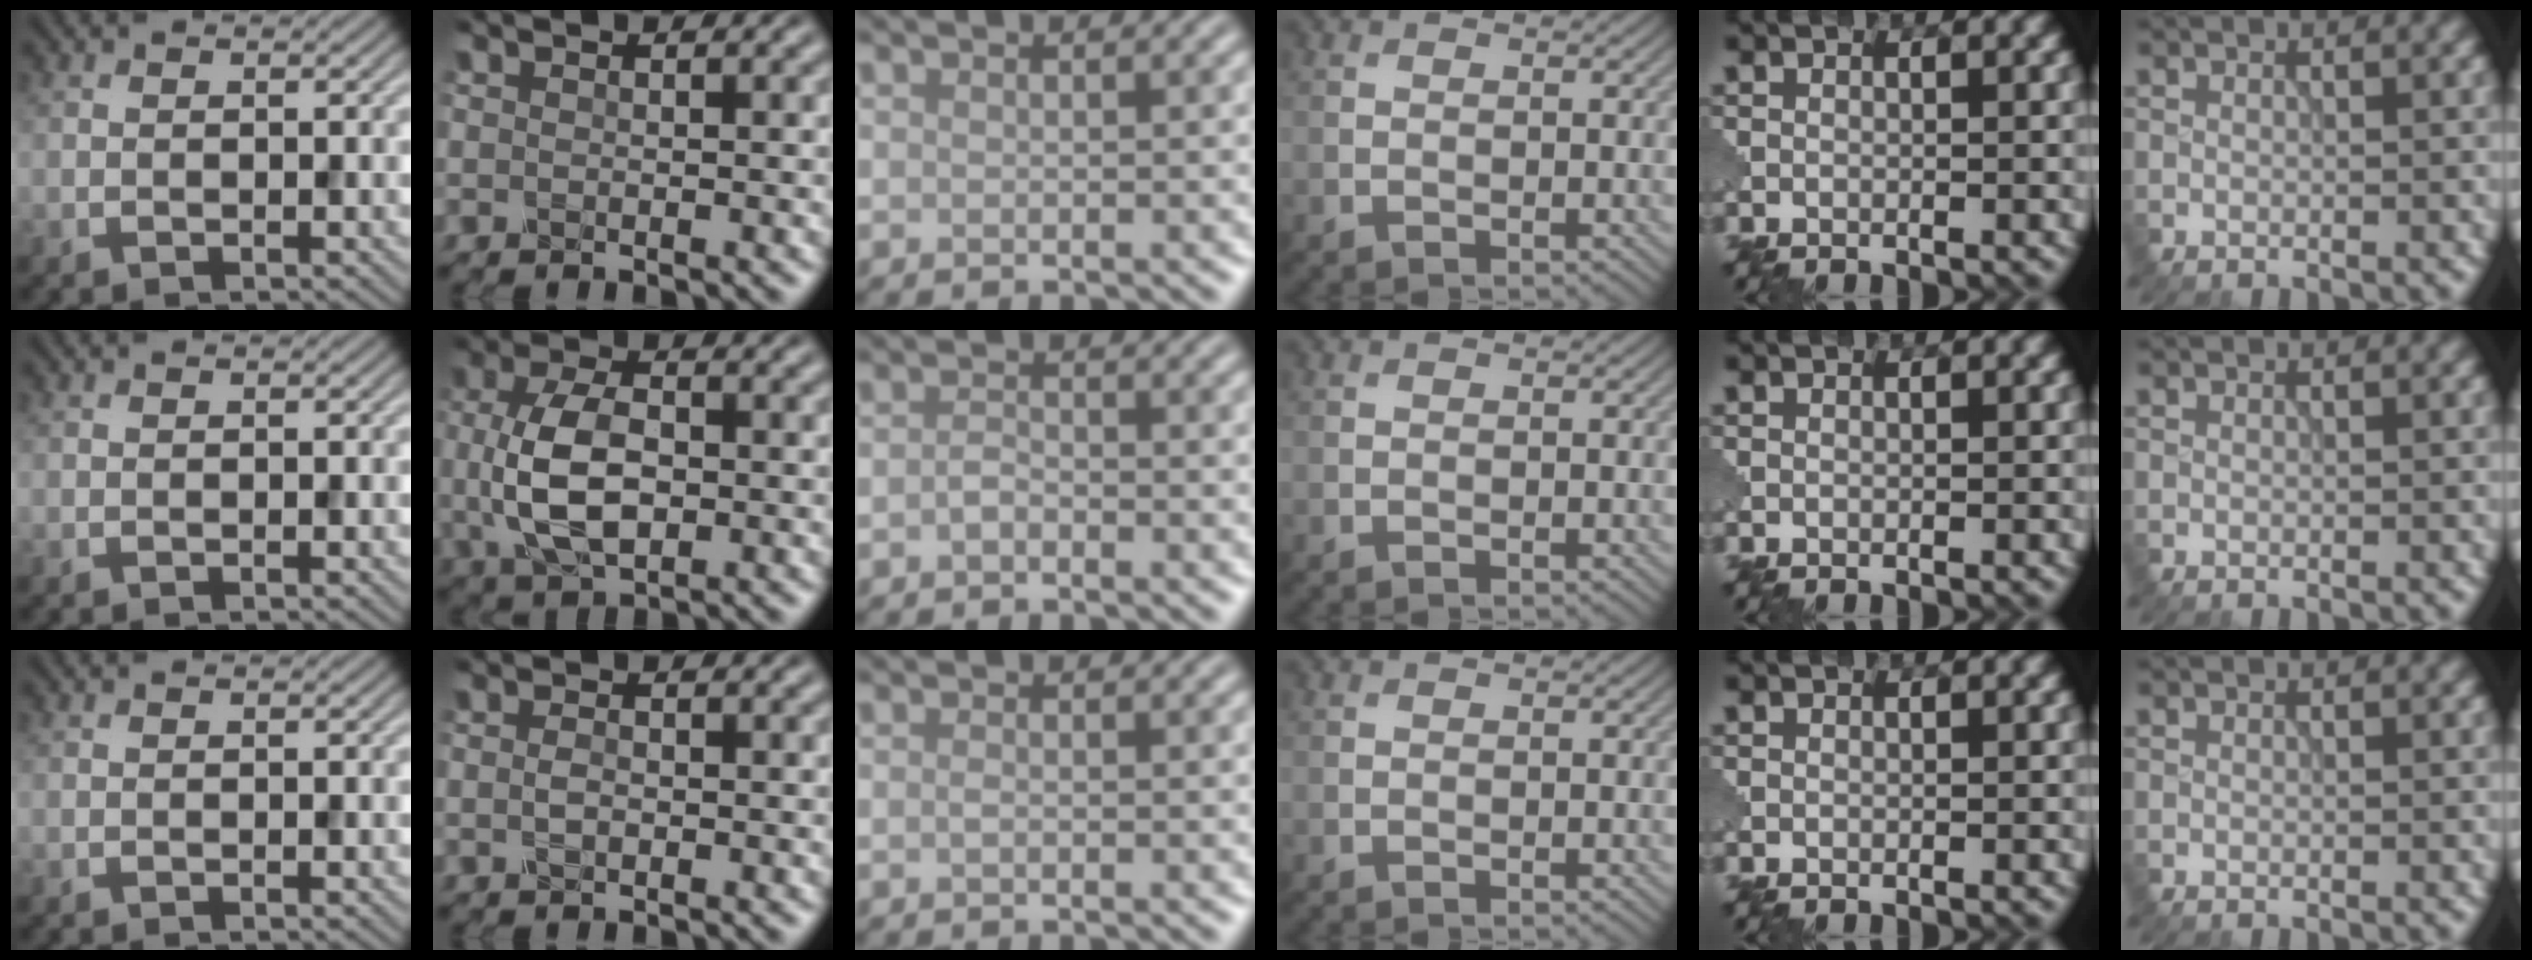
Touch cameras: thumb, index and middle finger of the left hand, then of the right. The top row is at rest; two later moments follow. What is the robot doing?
{"motion": "close", "object": "eyeshadow palette"}